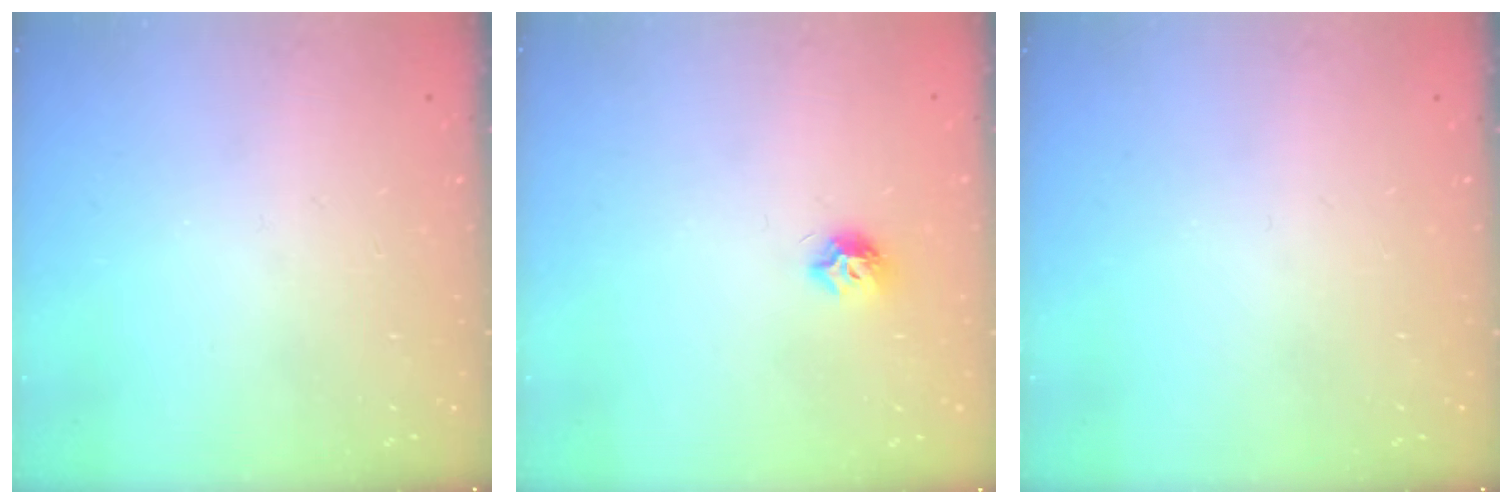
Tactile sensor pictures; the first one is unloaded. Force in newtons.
{"total": 7.1, "press": 7.1, "slide": 0.8}
{"total": 0.0}